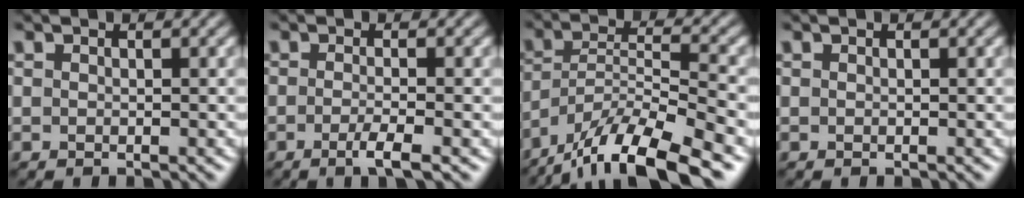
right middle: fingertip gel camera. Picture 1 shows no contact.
{"total": 2.3, "force": [-1.1, 0.3, 2.0], "torque": [-0.032, 0.000, -0.028]}
{"total": 12.1, "force": [-9.5, 2.6, 7.1], "torque": [-0.127, 0.001, -0.170]}
{"total": 0.0}